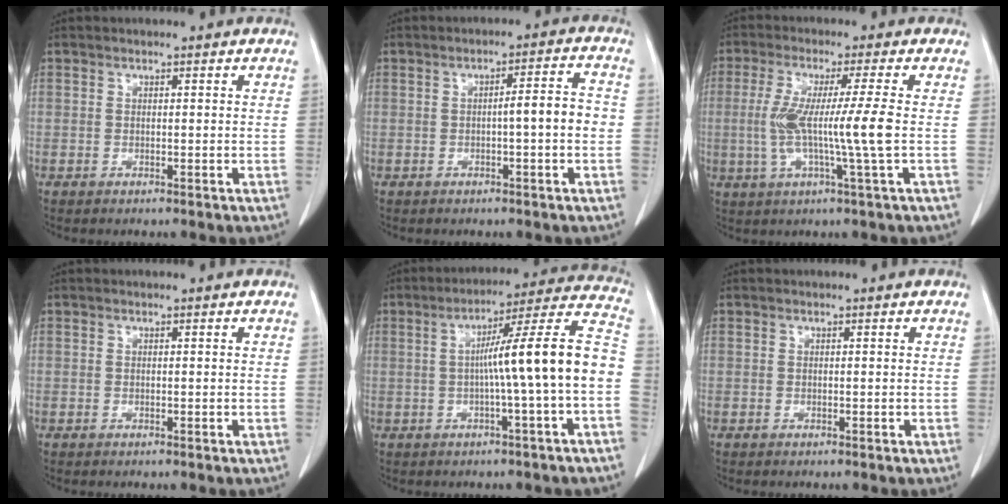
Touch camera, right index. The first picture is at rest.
{"total": 5.1, "force": [-0.9, 0.3, 5.0], "torque": [-0.069, 0.016, -0.012]}
{"total": 9.6, "force": [-0.6, -1.3, 9.4], "torque": [-0.189, -0.011, -0.012]}
{"total": 0.0}
{"total": 14.1, "force": [-1.6, -1.2, 13.9], "torque": [-0.193, 0.031, -0.029]}
{"total": 0.0}